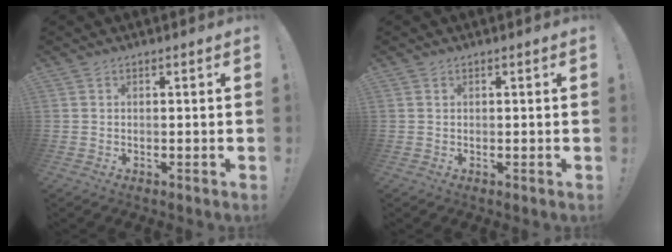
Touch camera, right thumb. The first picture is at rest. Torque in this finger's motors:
{"motor_torque": [-0.10, 0.01, 0.04, 0.29, 0.06]}